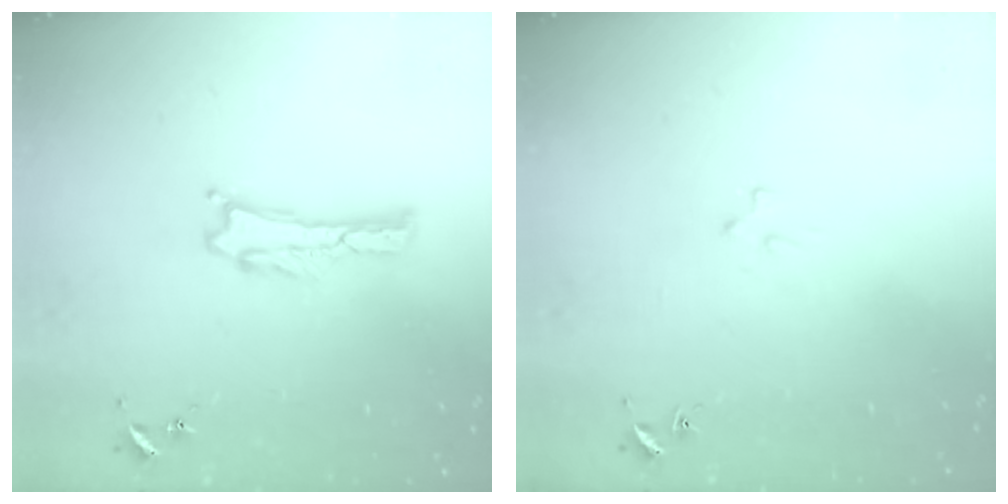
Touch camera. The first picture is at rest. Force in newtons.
{"total": 2.4, "press": 2.4, "slide": 0.2}